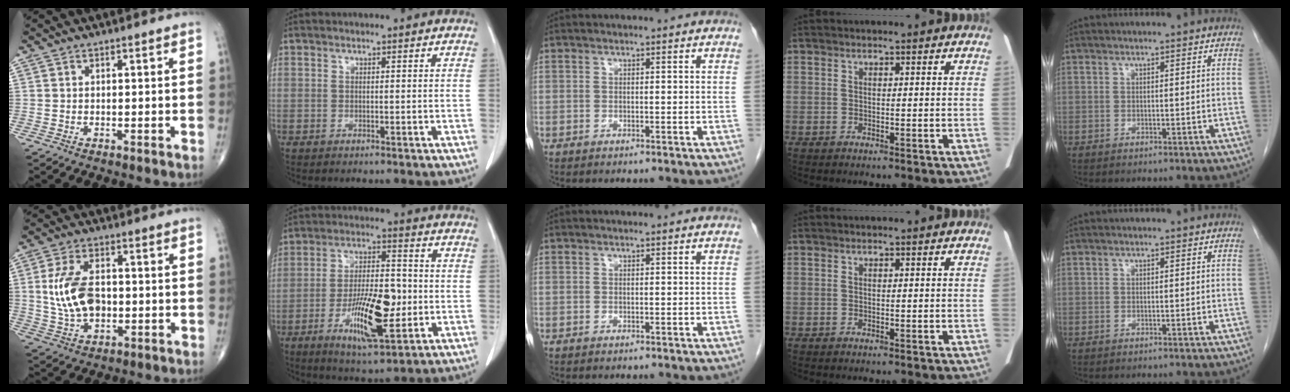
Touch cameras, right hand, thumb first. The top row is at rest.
{"thumb": {"total": 11.0, "force": [0.3, 6.7, 8.8], "torque": [-0.164, 0.004, 0.011]}, "index": {"total": 13.1, "force": [-3.4, 3.9, 12.0], "torque": [-0.217, -0.001, -0.053]}}